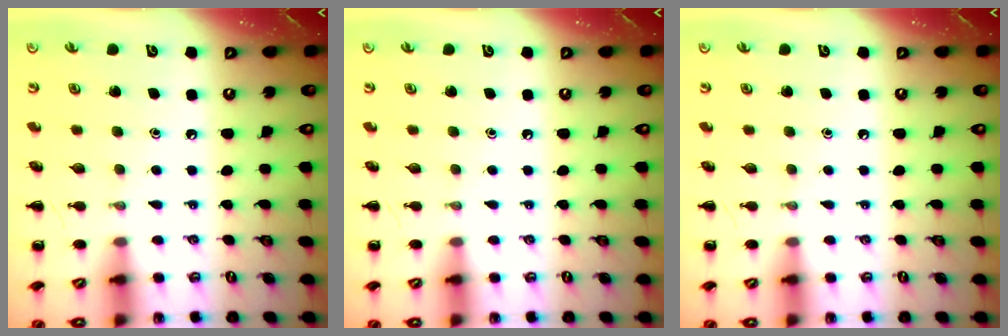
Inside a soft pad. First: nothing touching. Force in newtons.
{"total": 0.0}
{"total": 0.0}